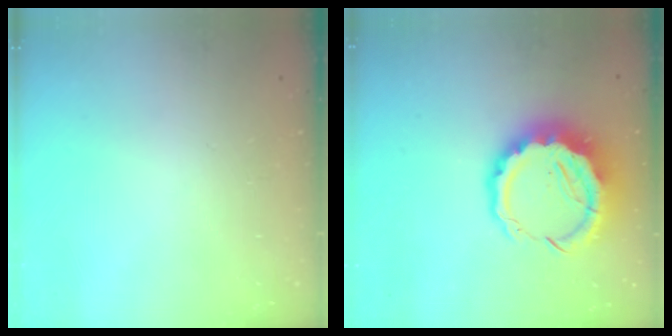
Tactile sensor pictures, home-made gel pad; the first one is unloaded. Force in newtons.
{"total": 11.4, "press": 11.0, "slide": 2.8}